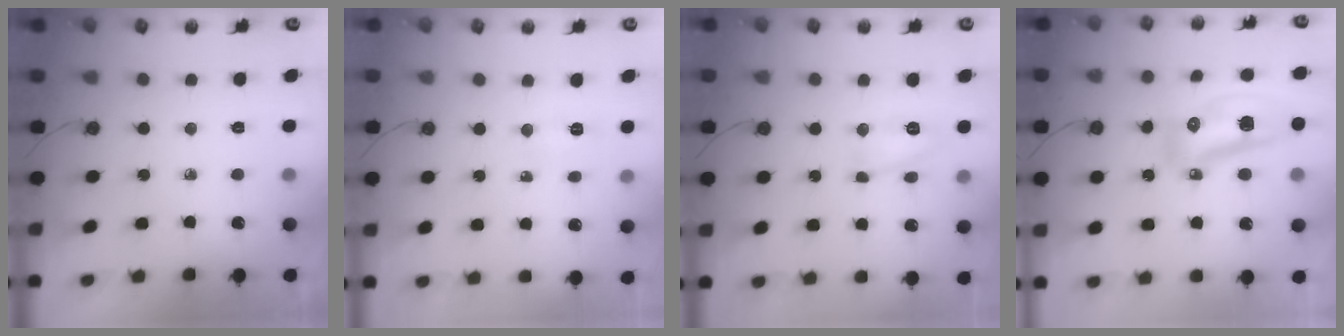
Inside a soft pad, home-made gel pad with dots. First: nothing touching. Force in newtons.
{"total": 9.1, "press": 5.0, "slide": 7.5}
{"total": 6.8, "press": 6.8, "slide": 0.3}
{"total": 12.6, "press": 12.5, "slide": 1.6}